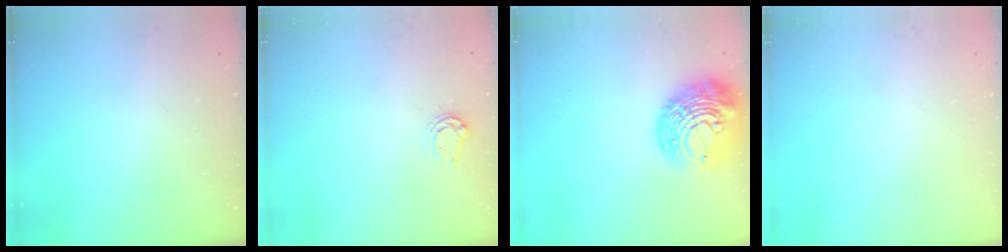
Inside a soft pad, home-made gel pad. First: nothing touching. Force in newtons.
{"total": 3.9, "press": 3.8, "slide": 0.4}
{"total": 16.6, "press": 16.5, "slide": 2.4}
{"total": 0.0}